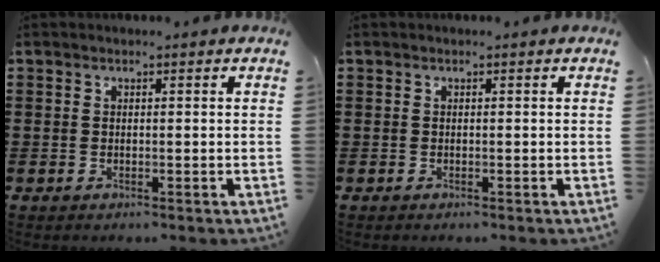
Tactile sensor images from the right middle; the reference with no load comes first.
{"total": 0.0}